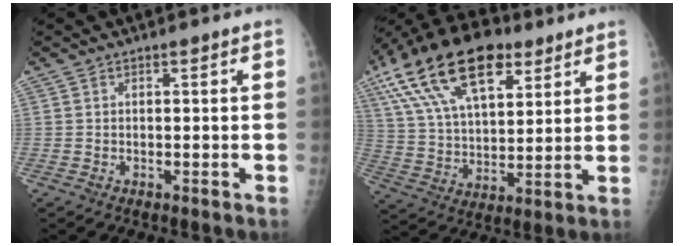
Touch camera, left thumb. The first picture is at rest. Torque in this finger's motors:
{"motor_torque": [0.80, 0.66, 1.89, -0.88, 0.41]}